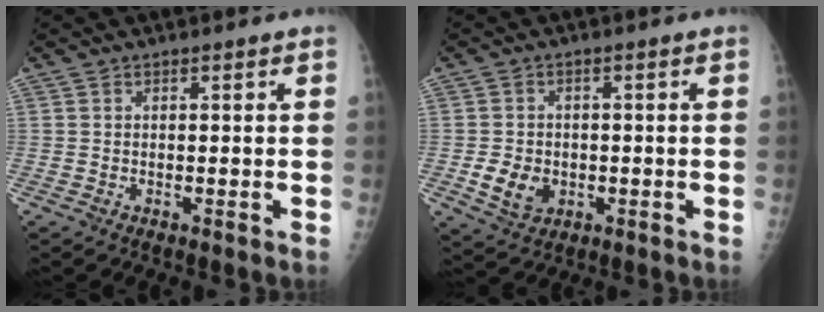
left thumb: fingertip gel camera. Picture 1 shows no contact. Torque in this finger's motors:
{"motor_torque": [-0.28, 0.31, -0.07, -0.12, 0.03]}